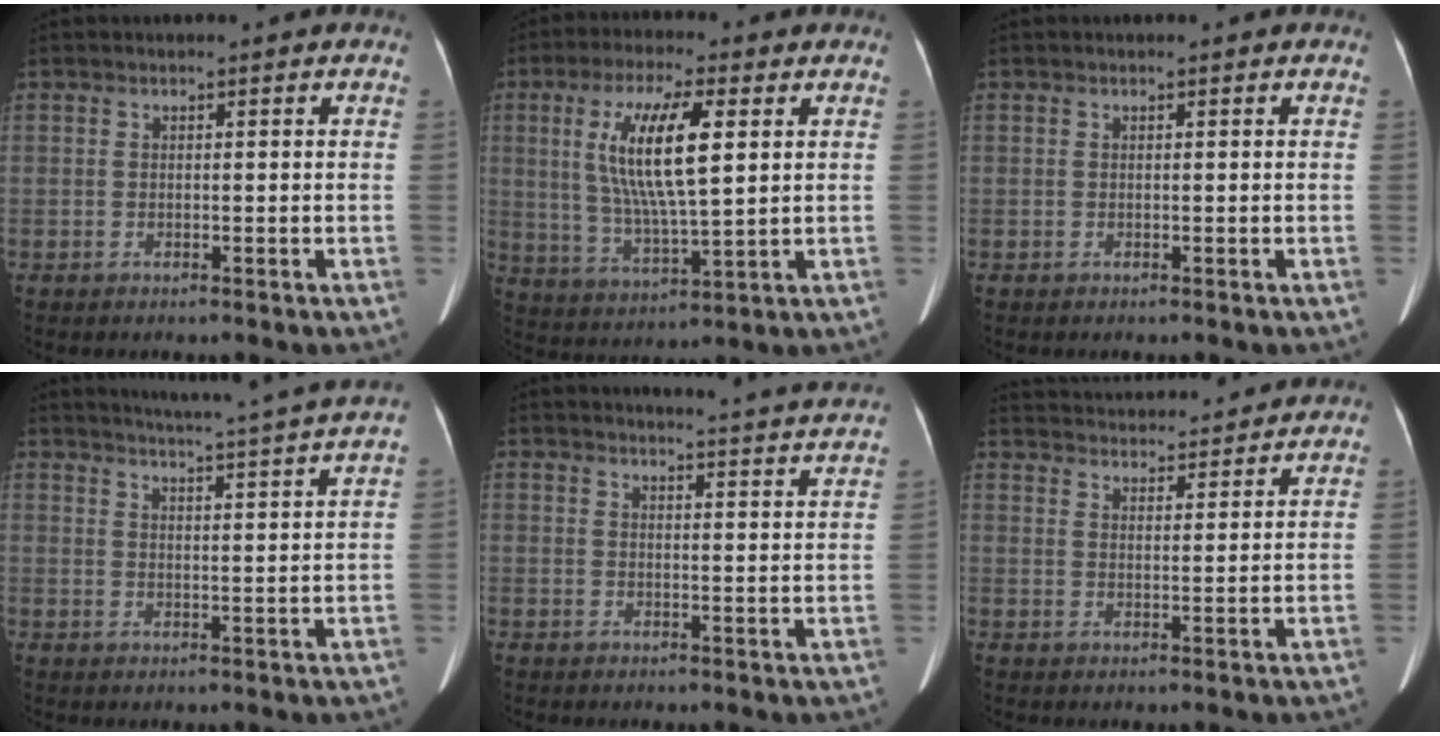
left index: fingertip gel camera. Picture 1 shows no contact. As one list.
[{"total": 12.0, "force": [2.8, 1.9, 11.5], "torque": [-0.226, -0.004, 0.056]}, {"total": 0.0}, {"total": 13.1, "force": [11.8, -2.4, 5.0], "torque": [-0.083, -0.043, 0.147]}, {"total": 15.0, "force": [14.7, -1.2, 2.9], "torque": [-0.030, -0.072, 0.155]}, {"total": 17.3, "force": [16.6, 2.1, 4.5], "torque": [-0.074, 0.020, 0.234]}]